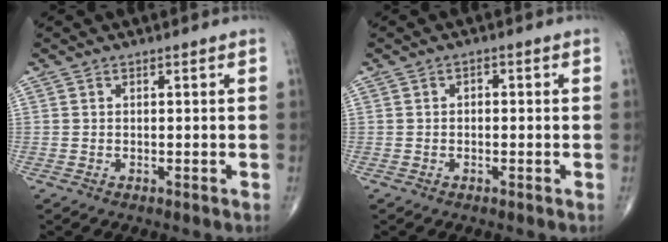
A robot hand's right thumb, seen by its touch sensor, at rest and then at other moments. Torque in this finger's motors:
{"motor_torque": [-0.24, -0.47, 0.14, 0.08, 0.05]}